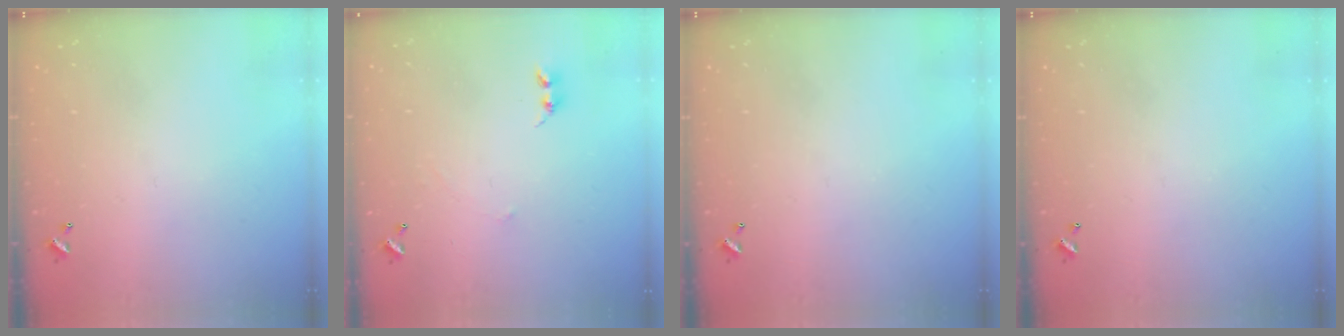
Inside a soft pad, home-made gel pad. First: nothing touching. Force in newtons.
{"total": 2.3, "press": 2.3, "slide": 0.3}
{"total": 0.0}
{"total": 0.0}